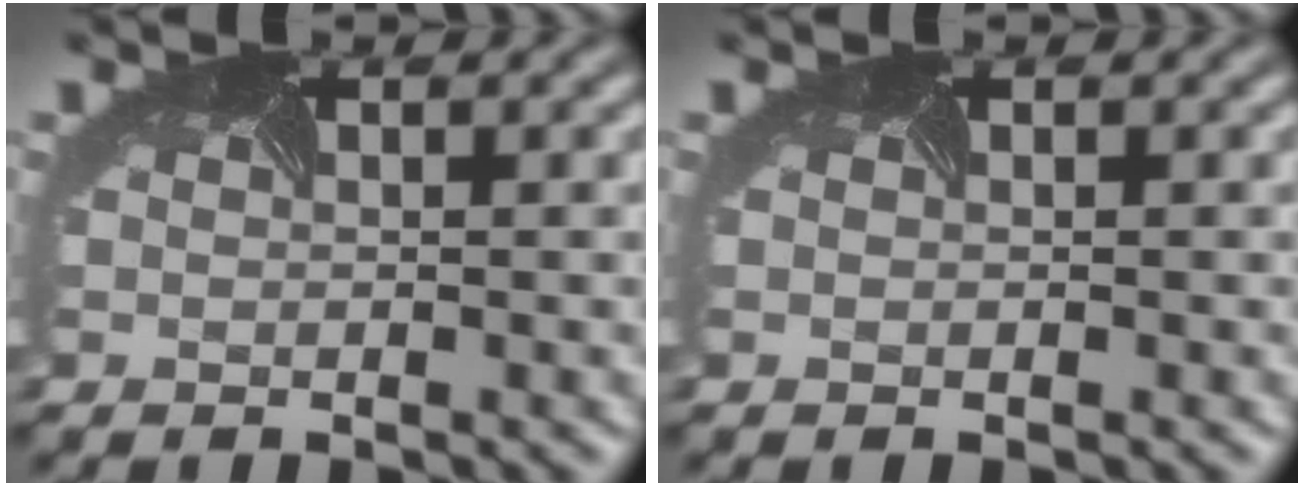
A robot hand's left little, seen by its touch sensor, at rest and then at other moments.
{"total": 0.0}